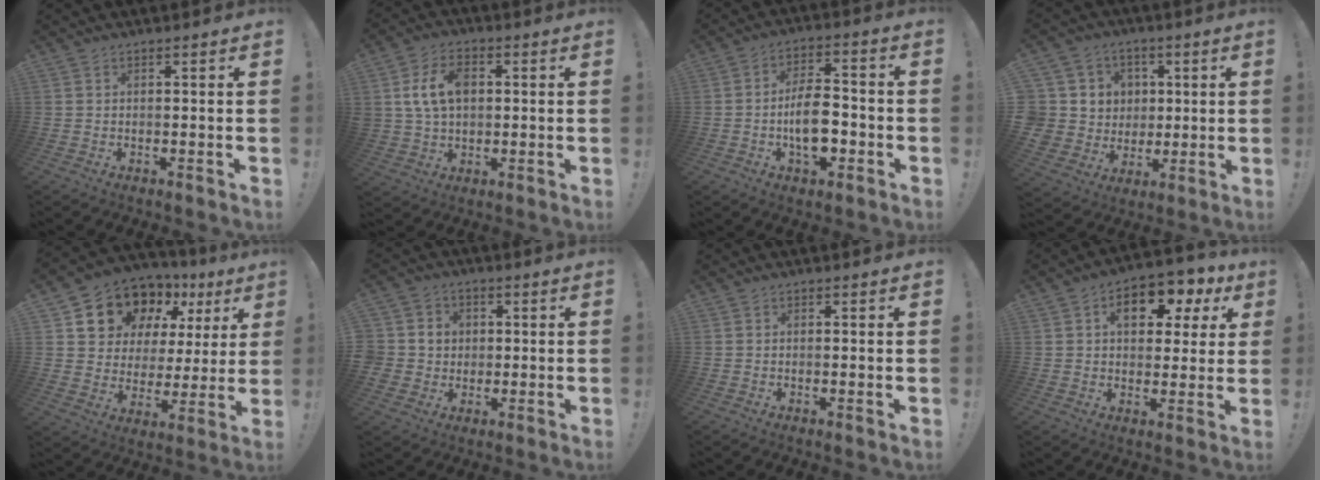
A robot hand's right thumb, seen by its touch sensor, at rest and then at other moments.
{"total": 10.9, "force": [2.2, 8.0, 7.1], "torque": [-0.119, 0.009, 0.046]}
{"total": 11.5, "force": [-3.0, 6.2, 9.1], "torque": [-0.163, 0.018, -0.051]}
{"total": 10.7, "force": [1.8, 10.1, 2.9], "torque": [-0.046, -0.006, 0.061]}
{"total": 13.3, "force": [9.2, 8.6, 4.4], "torque": [-0.074, -0.070, 0.175]}
{"total": 6.6, "force": [0.3, 6.4, 1.6], "torque": [-0.031, 0.003, 0.008]}
{"total": 0.5, "force": [0.1, 0.0, 0.5], "torque": [-0.005, -0.002, -0.001]}
{"total": 12.0, "force": [4.5, 7.1, 8.5], "torque": [-0.114, -0.013, 0.076]}